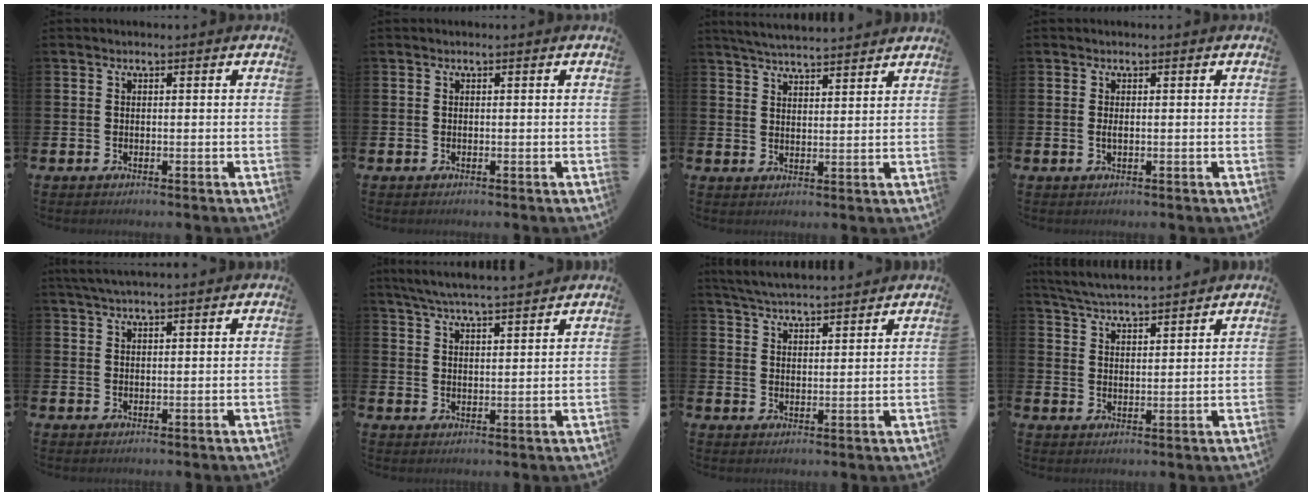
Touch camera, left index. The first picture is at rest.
{"total": 0.0}
{"total": 4.7, "force": [4.7, 0.0, 0.6], "torque": [-0.022, -0.023, 0.084]}
{"total": 0.8, "force": [0.0, 0.3, 0.8], "torque": [-0.009, -0.001, -0.002]}
{"total": 3.1, "force": [2.8, 0.2, 1.2], "torque": [-0.032, 0.000, 0.052]}
{"total": 5.7, "force": [5.5, 0.0, 1.4], "torque": [-0.045, -0.026, 0.099]}
{"total": 4.9, "force": [4.9, 0.1, 0.5], "torque": [-0.026, -0.027, 0.088]}
{"total": 5.1, "force": [5.0, 0.1, 0.6], "torque": [-0.030, -0.030, 0.090]}